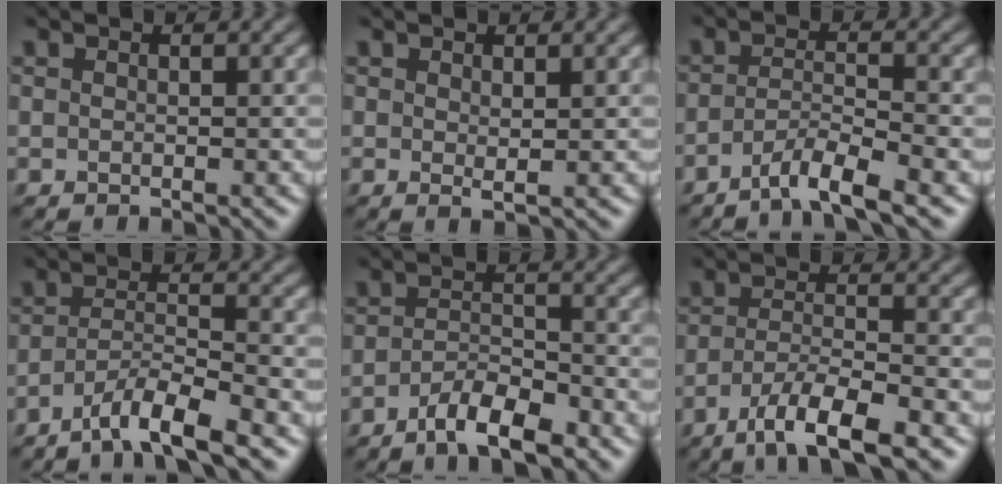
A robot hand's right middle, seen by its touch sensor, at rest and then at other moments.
{"total": 0.8, "force": [0.4, 0.1, 0.7], "torque": [-0.012, -0.004, 0.007]}
{"total": 4.3, "force": [-3.0, 0.6, 3.0], "torque": [-0.050, 0.001, -0.062]}
{"total": 5.7, "force": [-4.2, 0.9, 3.8], "torque": [-0.059, 0.002, -0.080]}
{"total": 4.6, "force": [-3.2, 1.3, 3.0], "torque": [-0.053, -0.002, -0.058]}
{"total": 6.6, "force": [-4.5, 1.5, 4.7], "torque": [-0.080, -0.003, -0.080]}